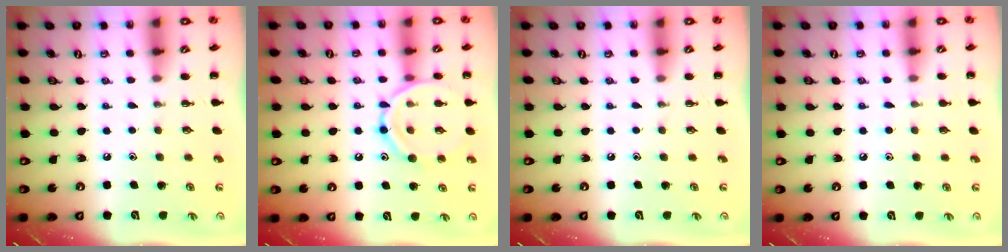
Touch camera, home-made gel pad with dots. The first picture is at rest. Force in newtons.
{"total": 12.7, "press": 12.7, "slide": 1.0}
{"total": 0.0}
{"total": 4.0, "press": 3.7, "slide": 1.5}